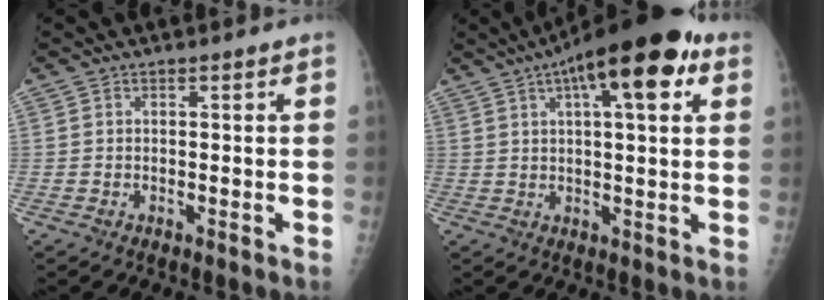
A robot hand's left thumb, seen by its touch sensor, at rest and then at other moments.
{"total": 16.9, "force": [7.6, 5.4, 14.0], "torque": [-0.194, 0.008, 0.107]}